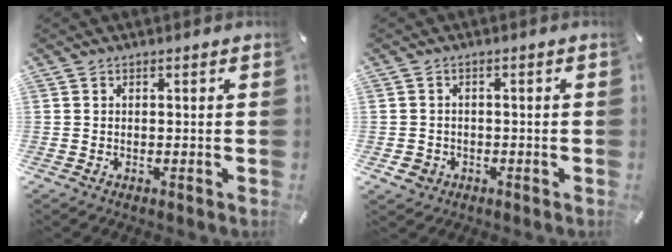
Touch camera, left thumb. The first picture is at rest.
{"total": 2.8, "force": [-1.2, 2.4, 0.7], "torque": [-0.010, 0.005, -0.024]}